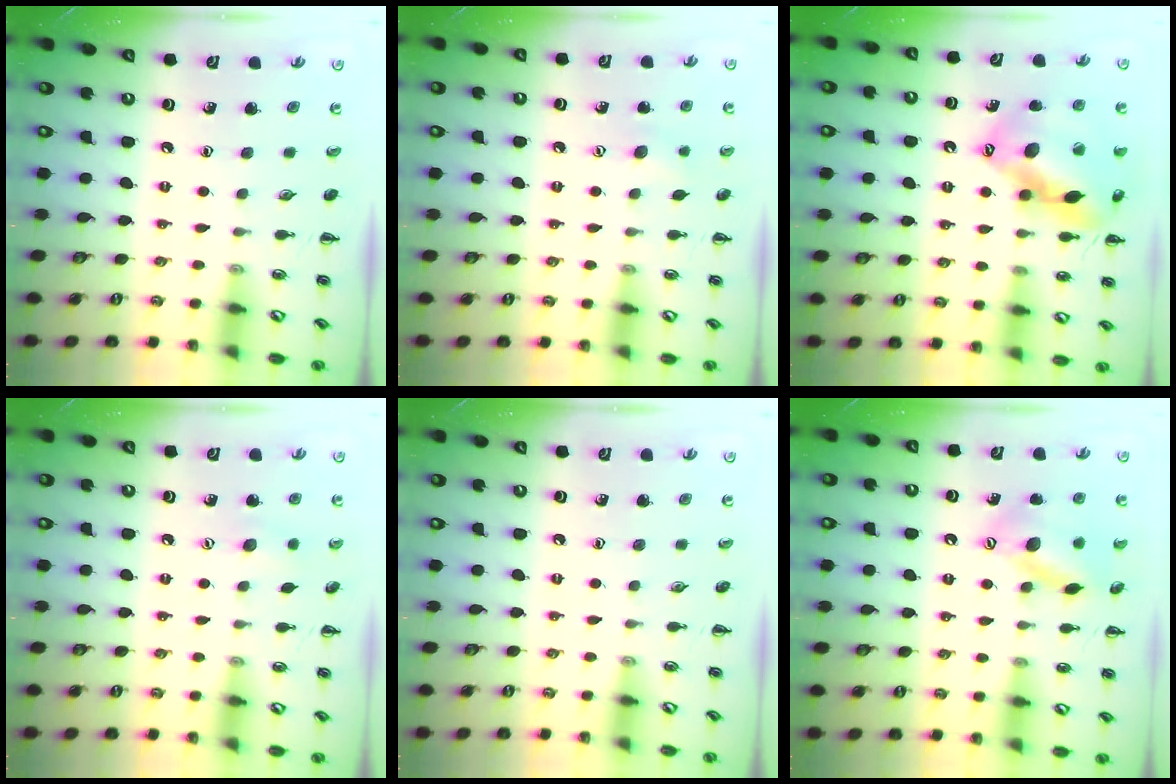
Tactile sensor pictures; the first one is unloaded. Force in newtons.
{"total": 7.0, "press": 6.8, "slide": 1.8}
{"total": 16.9, "press": 16.7, "slide": 3.1}
{"total": 6.0, "press": 5.8, "slide": 1.2}
{"total": 0.0}
{"total": 13.6, "press": 13.3, "slide": 2.9}